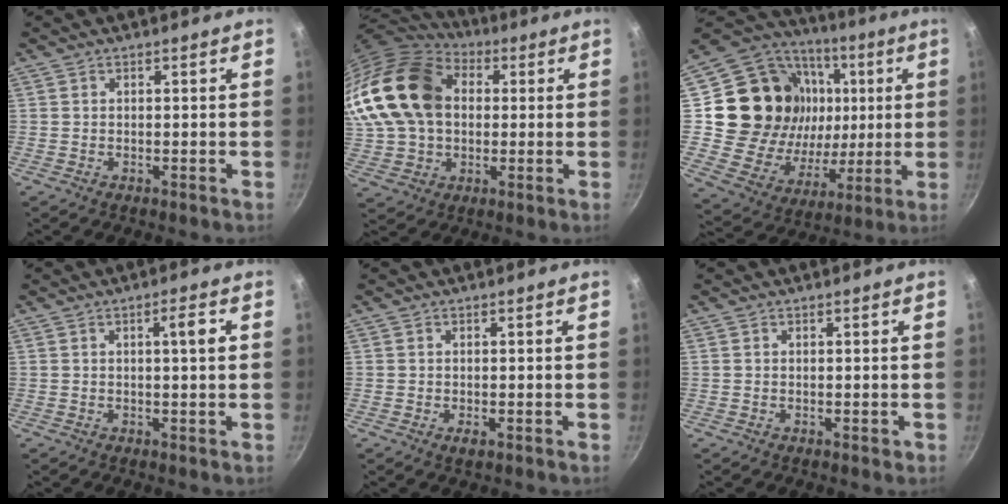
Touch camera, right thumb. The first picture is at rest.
{"total": 24.5, "force": [4.6, 18.1, 15.8], "torque": [-0.319, 0.026, 0.088]}
{"total": 26.2, "force": [4.4, 21.4, 14.5], "torque": [-0.239, 0.006, 0.089]}
{"total": 3.7, "force": [0.6, 0.4, 3.6], "torque": [-0.056, 0.003, 0.009]}
{"total": 1.4, "force": [-0.5, 0.8, 1.0], "torque": [-0.017, -0.002, -0.008]}
{"total": 0.7, "force": [-0.1, 0.5, 0.5], "torque": [-0.003, 0.003, -0.001]}